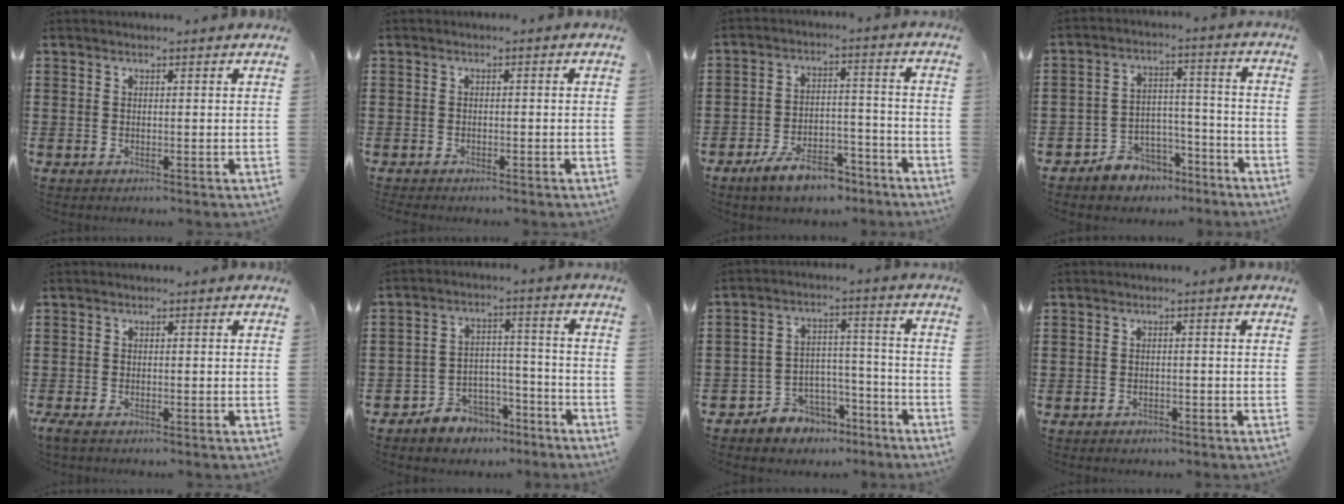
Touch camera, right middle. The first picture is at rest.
{"total": 0.7, "force": [-0.7, 0.0, 0.1], "torque": [-0.004, -0.003, -0.014]}
{"total": 7.9, "force": [-6.4, 2.6, 3.7], "torque": [-0.071, 0.014, -0.120]}
{"total": 5.8, "force": [-5.2, 2.6, 0.3], "torque": [-0.011, 0.019, -0.102]}
{"total": 1.2, "force": [-0.9, 0.3, 0.7], "torque": [-0.031, -0.010, -0.021]}
{"total": 5.4, "force": [-4.8, 2.4, 0.2], "torque": [-0.012, 0.015, -0.096]}
{"total": 5.6, "force": [-4.9, 2.8, 0.0], "torque": [-0.010, 0.015, -0.095]}
{"total": 1.1, "force": [-0.9, 0.5, 0.0], "torque": [-0.003, -0.001, -0.021]}